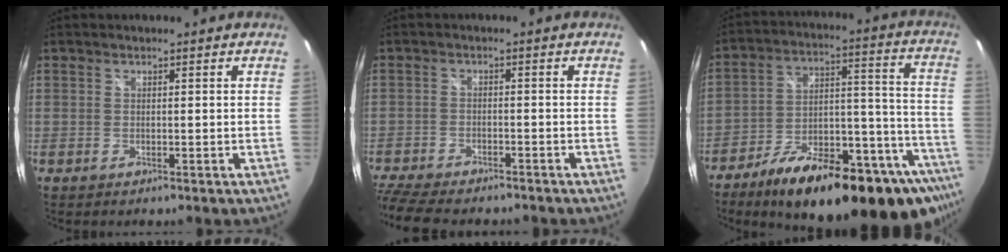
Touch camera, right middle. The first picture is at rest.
{"total": 12.3, "force": [-10.6, 3.3, 5.3], "torque": [-0.138, -0.028, -0.178]}
{"total": 31.0, "force": [-21.8, 10.3, 19.5], "torque": [-0.255, 0.006, -0.304]}